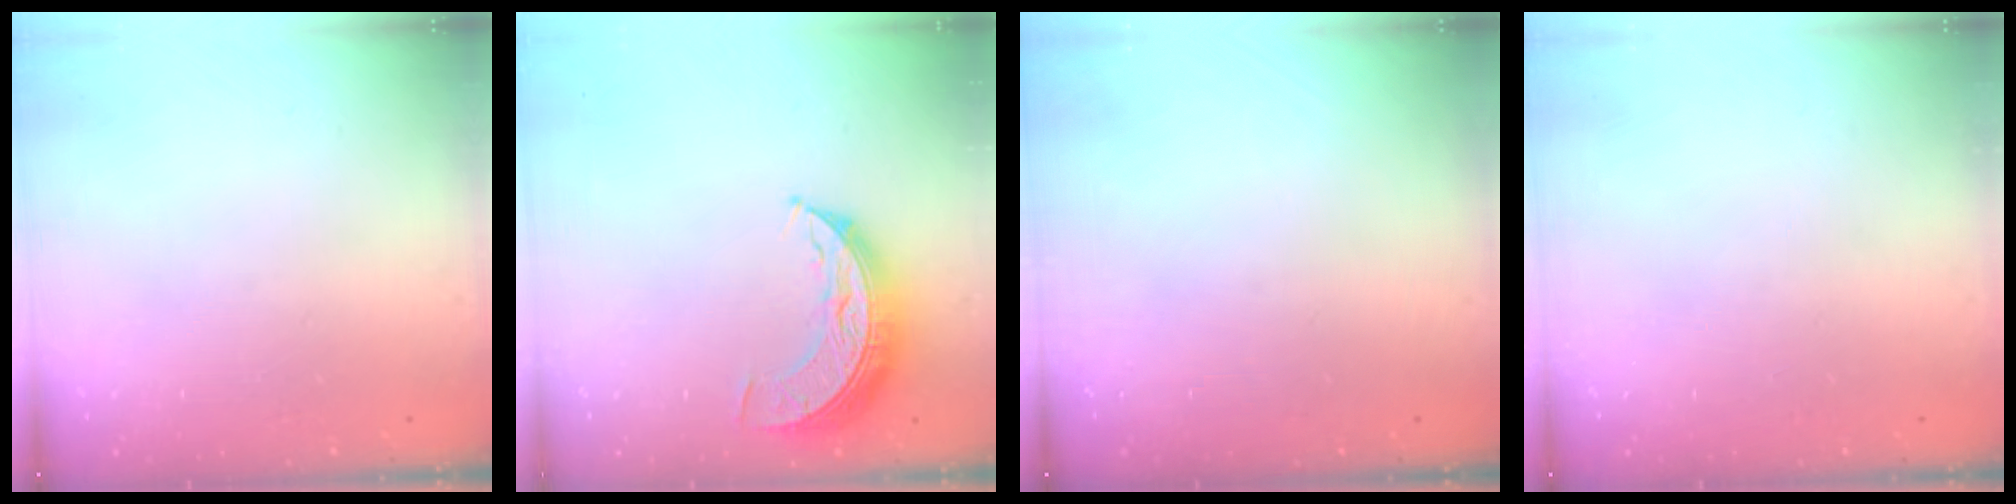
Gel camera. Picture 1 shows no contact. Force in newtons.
{"total": 9.5, "press": 9.5, "slide": 0.5}
{"total": 0.0}
{"total": 0.0}